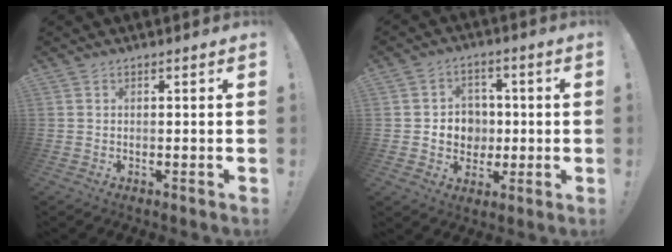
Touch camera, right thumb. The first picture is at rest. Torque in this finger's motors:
{"motor_torque": [1.03, 1.16, 0.59, 0.04, 0.00]}